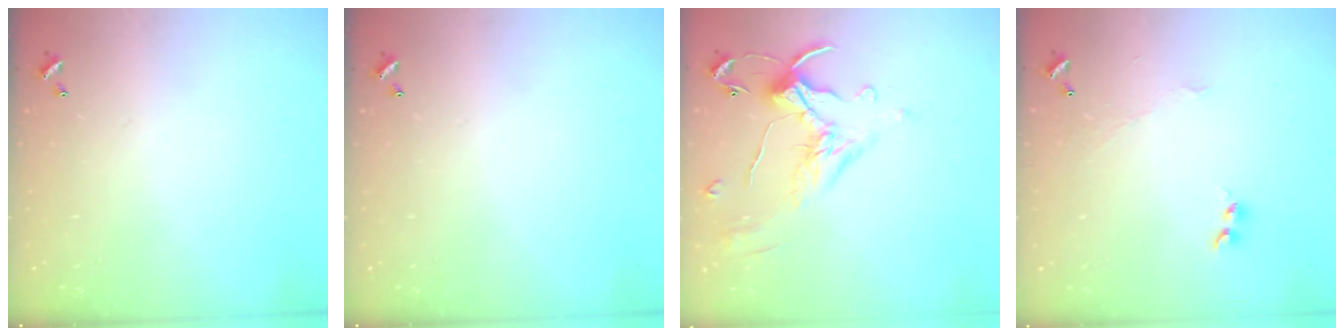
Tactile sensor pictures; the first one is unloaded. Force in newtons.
{"total": 0.0}
{"total": 1.7, "press": 1.3, "slide": 1.1}
{"total": 2.9, "press": 2.8, "slide": 0.5}